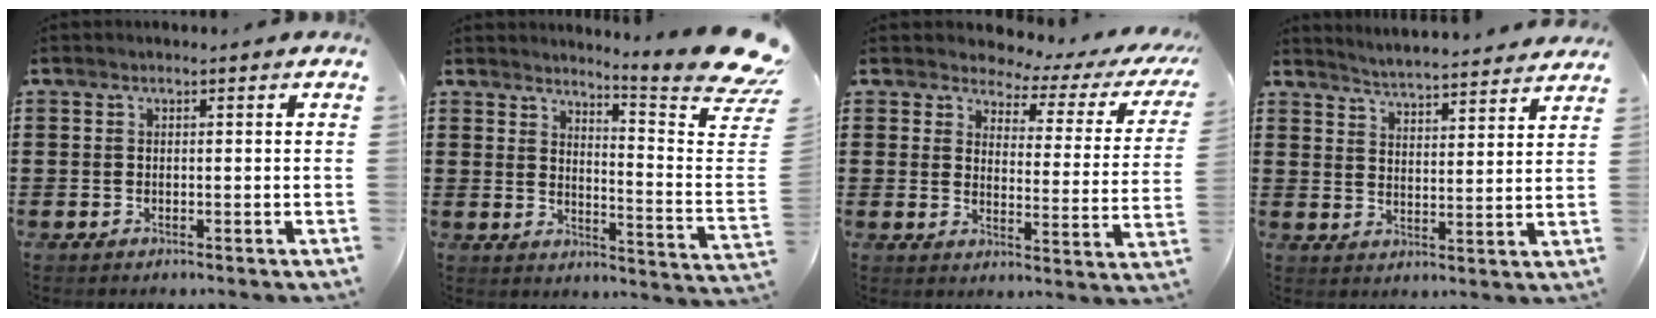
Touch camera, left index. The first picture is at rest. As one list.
[{"total": 7.9, "force": [6.4, -0.1, 4.6], "torque": [-0.081, -0.059, 0.106]}, {"total": 3.0, "force": [2.5, 1.4, 1.0], "torque": [-0.033, -0.020, 0.034]}, {"total": 4.2, "force": [4.1, -0.6, 0.0], "torque": [-0.022, -0.035, 0.069]}]